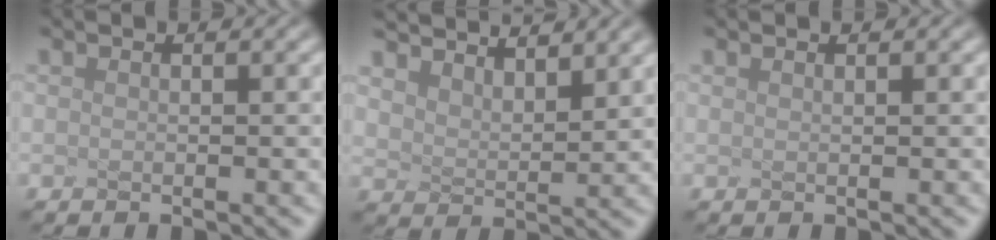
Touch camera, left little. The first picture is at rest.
{"total": 5.2, "force": [4.9, 0.8, 1.5], "torque": [-0.041, 0.007, 0.088]}
{"total": 0.6, "force": [0.5, 0.2, 0.3], "torque": [0.001, 0.009, 0.002]}